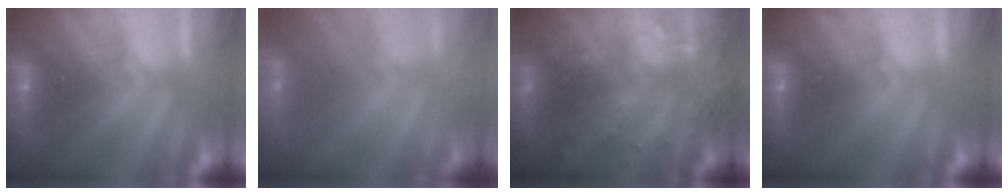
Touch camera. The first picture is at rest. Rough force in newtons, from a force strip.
{"total": 2.1}
{"total": 10.8}
{"total": 0.0}